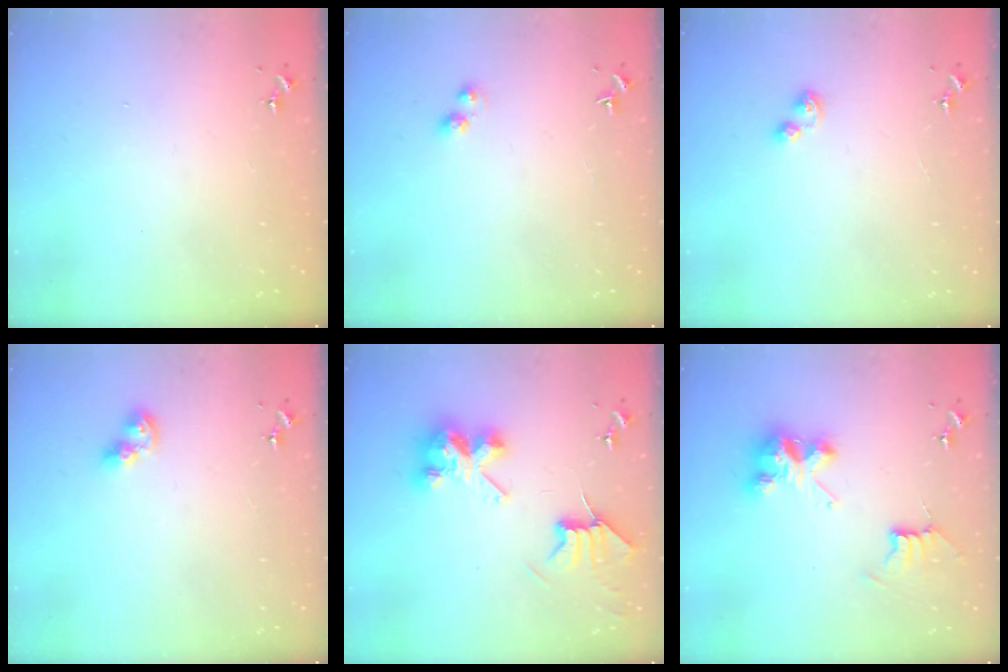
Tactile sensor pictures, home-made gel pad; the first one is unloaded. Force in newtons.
{"total": 3.6, "press": 3.5, "slide": 0.5}
{"total": 5.1, "press": 5.1, "slide": 0.7}
{"total": 6.6, "press": 6.6, "slide": 0.6}
{"total": 9.7, "press": 9.7, "slide": 0.5}
{"total": 8.5, "press": 8.5, "slide": 0.4}